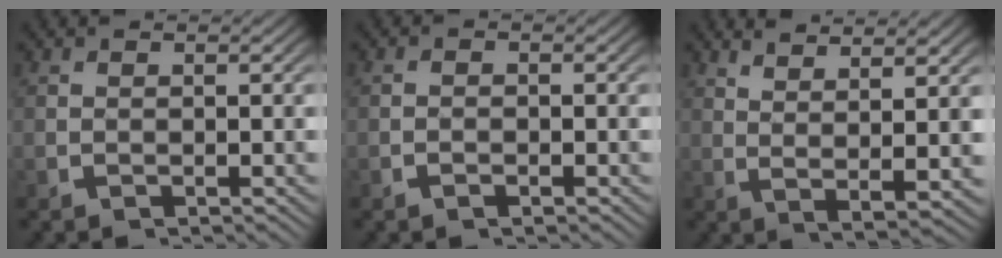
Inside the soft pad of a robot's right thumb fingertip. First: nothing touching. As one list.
[{"total": 0.7, "force": [-0.6, 0.3, 0.4], "torque": [-0.007, -0.001, -0.013]}, {"total": 4.4, "force": [2.6, 0.8, 3.5], "torque": [-0.062, -0.003, 0.053]}]